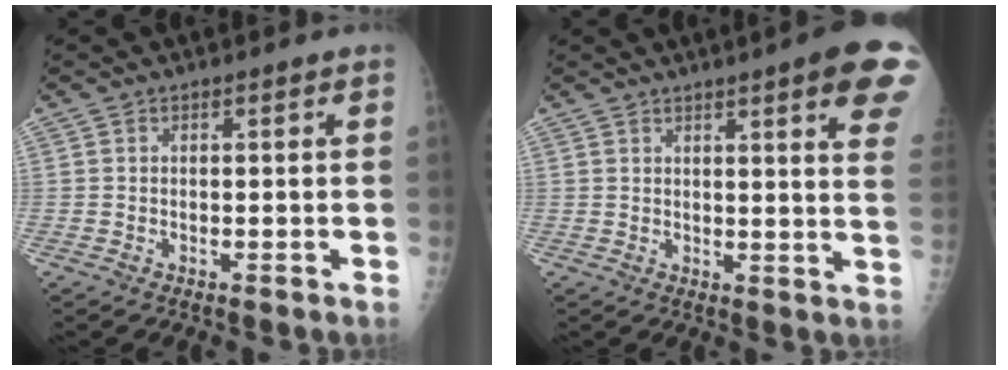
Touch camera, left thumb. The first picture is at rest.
{"total": 13.7, "force": [7.6, 2.0, 11.2], "torque": [-0.117, -0.027, 0.079]}